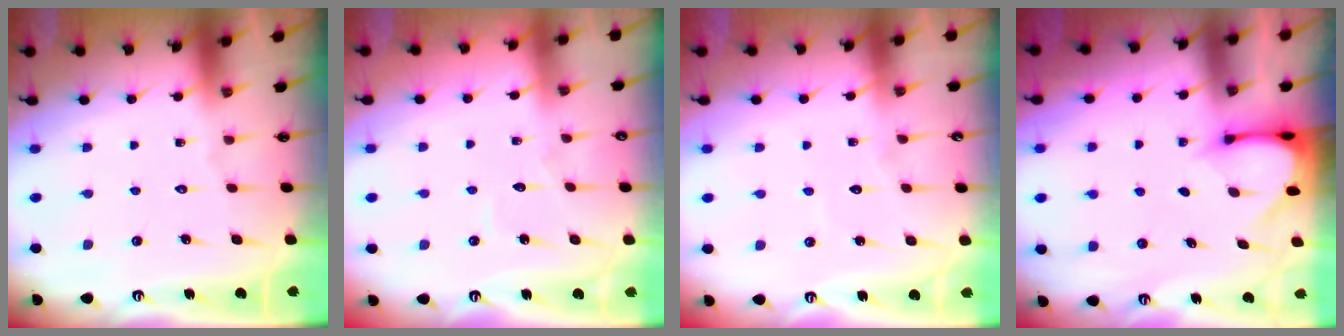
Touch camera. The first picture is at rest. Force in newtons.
{"total": 2.8, "press": 2.8, "slide": 0.0}
{"total": 4.4, "press": 4.4, "slide": 0.4}
{"total": 3.0, "press": 3.0, "slide": 0.3}